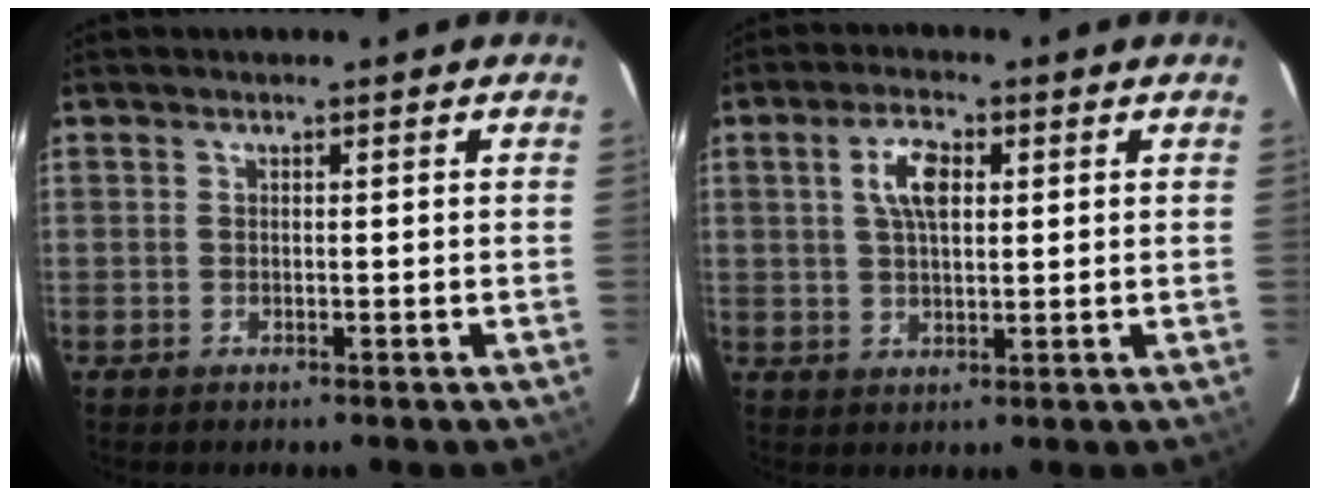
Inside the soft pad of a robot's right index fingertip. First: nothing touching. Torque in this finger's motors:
{"motor_torque": [0.19, -0.02, 0.25, 0.09]}